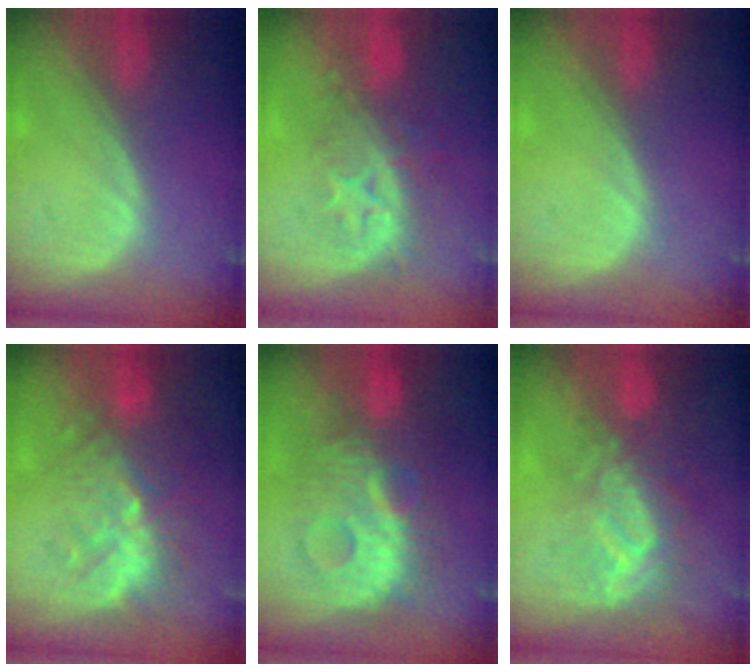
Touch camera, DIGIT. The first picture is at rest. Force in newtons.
{"total": 8.2, "press": 7.5, "slide": 3.3}
{"total": 0.0}
{"total": 9.2, "press": 9.0, "slide": 1.8}
{"total": 10.9, "press": 10.9, "slide": 0.5}
{"total": 9.4, "press": 8.5, "slide": 4.1}